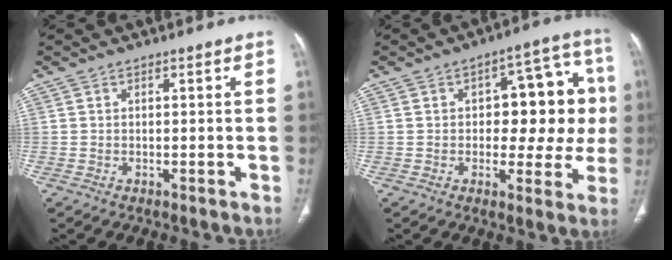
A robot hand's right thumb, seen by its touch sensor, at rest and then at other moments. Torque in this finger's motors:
{"motor_torque": [1.31, 1.27, 0.48, -0.51, 0.09]}